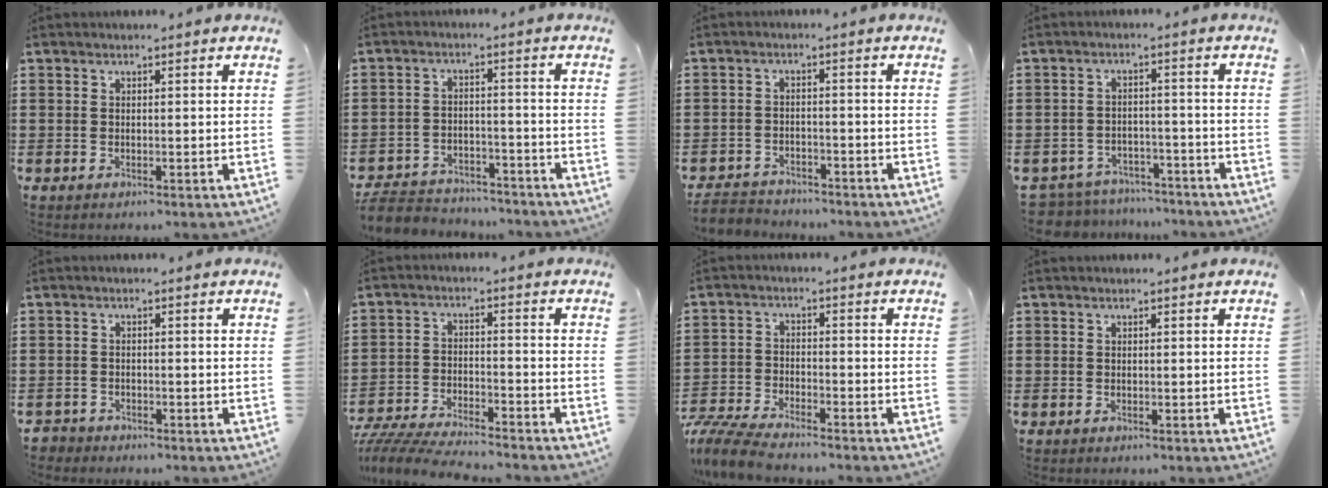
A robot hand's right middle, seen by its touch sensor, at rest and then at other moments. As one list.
[{"total": 5.1, "force": [-4.9, 1.2, 0.6], "torque": [-0.022, 0.008, -0.103]}, {"total": 3.2, "force": [-3.1, 0.7, -0.1], "torque": [-0.005, 0.003, -0.067]}, {"total": 4.3, "force": [-4.3, 0.8, -0.1], "torque": [-0.019, 0.001, -0.096]}, {"total": 1.5, "force": [-1.4, 0.4, -0.2], "torque": [-0.002, 0.000, -0.032]}, {"total": 5.9, "force": [-5.7, 0.4, 1.3], "torque": [-0.036, 0.000, -0.117]}, {"total": 6.0, "force": [-5.7, 0.6, 1.8], "torque": [-0.053, -0.004, -0.117]}, {"total": 0.0}]